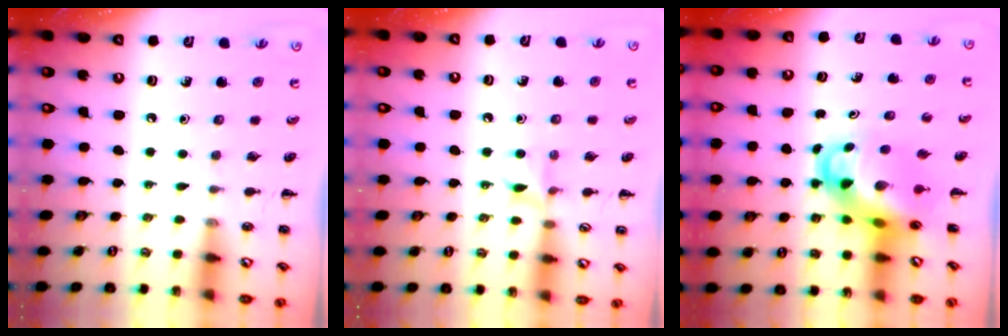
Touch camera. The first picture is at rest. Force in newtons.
{"total": 7.2, "press": 7.0, "slide": 1.8}
{"total": 5.7, "press": 5.5, "slide": 1.5}